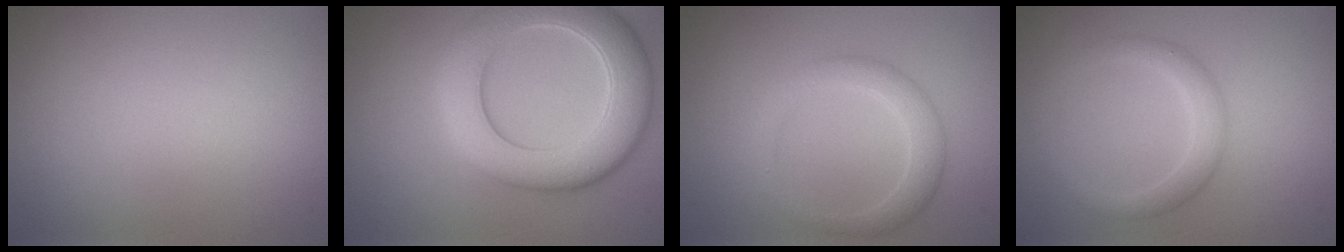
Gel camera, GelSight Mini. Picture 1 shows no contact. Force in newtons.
{"total": 8.3, "press": 8.3, "slide": 0.5}
{"total": 2.7, "press": 2.7, "slide": 0.1}
{"total": 2.3, "press": 2.3, "slide": 0.1}